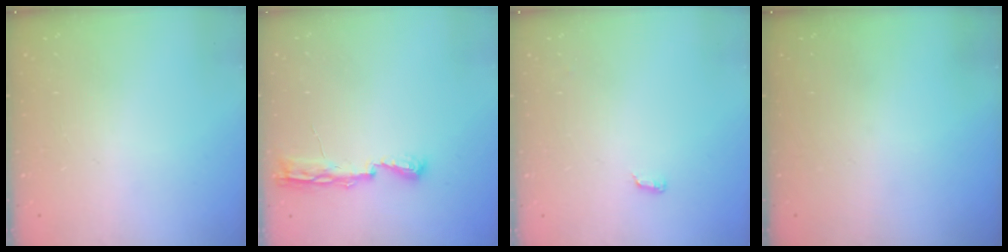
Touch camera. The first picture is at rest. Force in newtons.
{"total": 7.1, "press": 7.1, "slide": 0.8}
{"total": 6.4, "press": 3.8, "slide": 5.1}
{"total": 0.0}